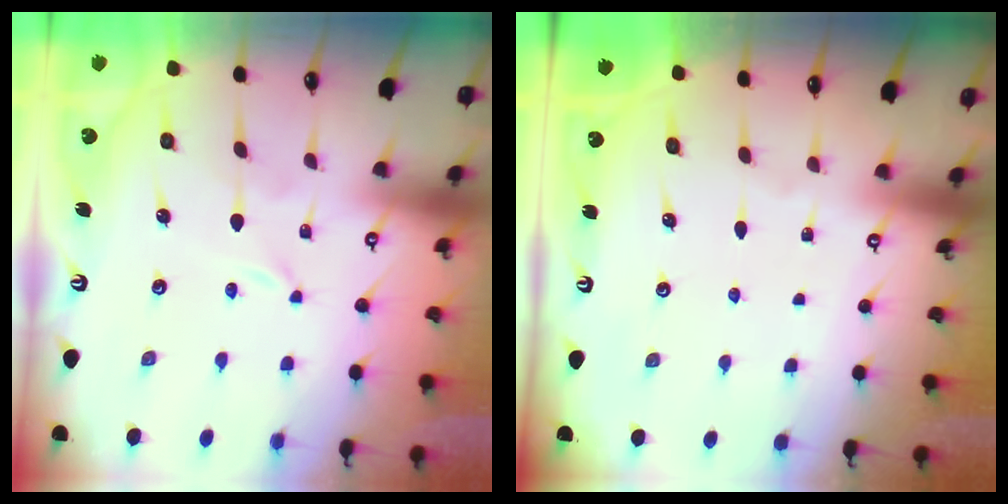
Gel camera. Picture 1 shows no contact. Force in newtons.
{"total": 0.0}